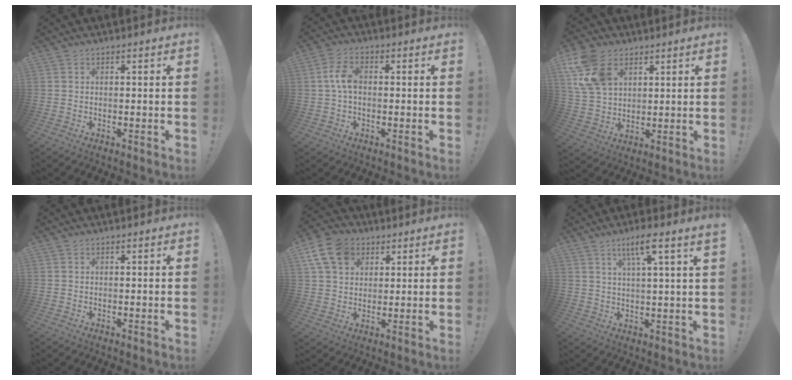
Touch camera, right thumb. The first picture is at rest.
{"total": 5.9, "force": [0.0, 3.4, 4.8], "torque": [-0.099, 0.011, -0.001]}
{"total": 14.0, "force": [6.3, 9.6, 7.9], "torque": [-0.162, -0.018, 0.127]}
{"total": 0.0}
{"total": 12.3, "force": [5.6, 9.1, 6.0], "torque": [-0.110, -0.016, 0.111]}
{"total": 7.2, "force": [3.8, -0.2, 6.2], "torque": [-0.095, -0.014, 0.055]}